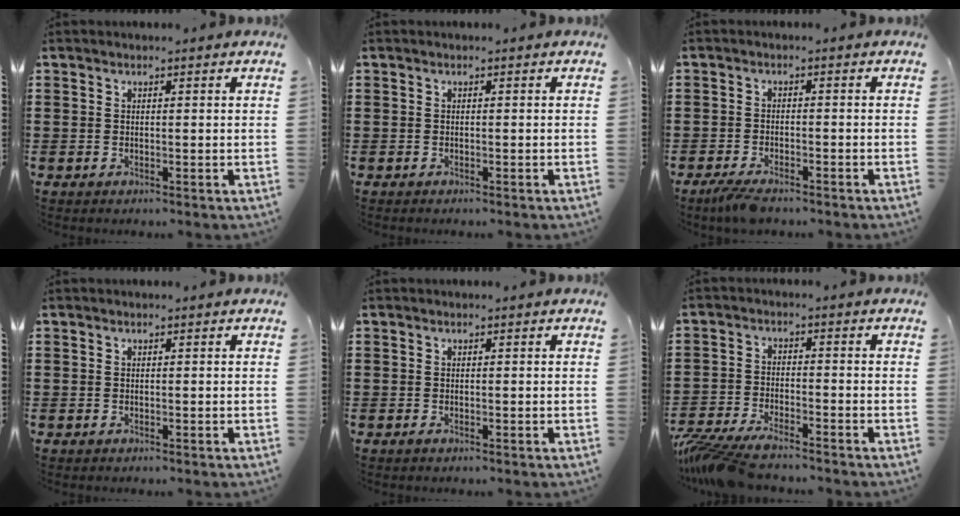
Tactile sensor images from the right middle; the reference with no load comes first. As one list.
[{"total": 0.0}, {"total": 2.8, "force": [-2.4, 0.5, 1.3], "torque": [-0.044, -0.006, -0.054]}, {"total": 0.0}, {"total": 0.0}, {"total": 5.5, "force": [-5.1, 0.6, 2.0], "torque": [-0.059, -0.010, -0.104]}]